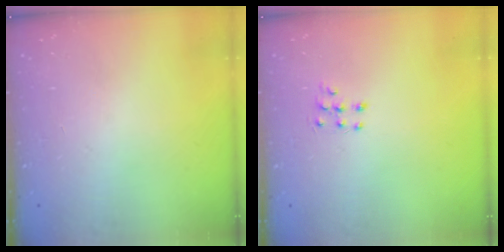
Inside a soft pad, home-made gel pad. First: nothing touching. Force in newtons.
{"total": 6.4, "press": 6.3, "slide": 0.8}